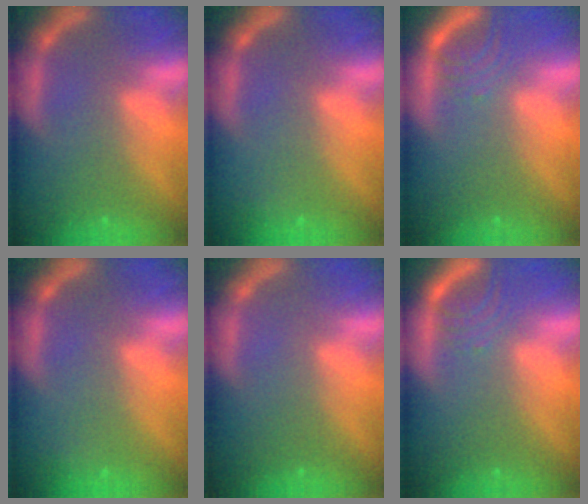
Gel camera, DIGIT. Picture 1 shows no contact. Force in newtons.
{"total": 0.9}
{"total": 3.0}
{"total": 0.9}
{"total": 0.0}
{"total": 3.0}